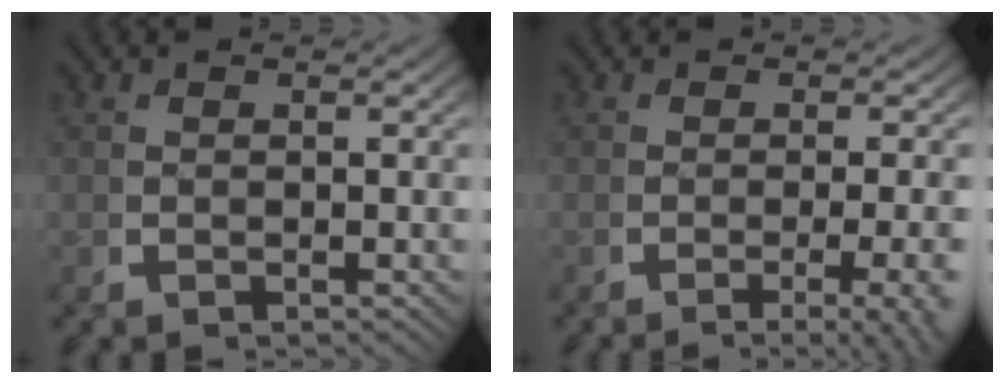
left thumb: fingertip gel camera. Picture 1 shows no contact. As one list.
[{"total": 5.2, "force": [-2.9, 1.4, 4.1], "torque": [-0.067, -0.015, -0.037]}]